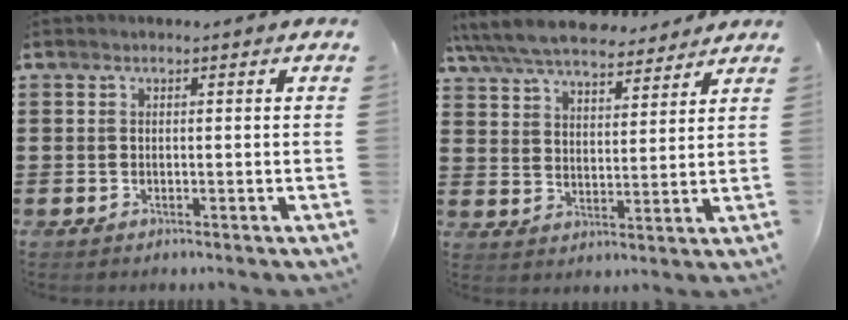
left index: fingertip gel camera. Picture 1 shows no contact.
{"total": 7.6, "force": [7.1, 1.4, 2.4], "torque": [-0.076, -0.028, 0.128]}